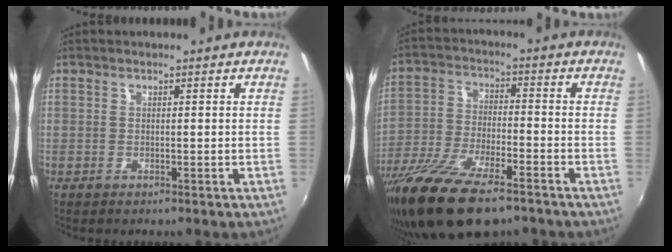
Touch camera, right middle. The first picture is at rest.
{"total": 16.7, "force": [-12.0, 4.8, 10.6], "torque": [-0.217, -0.049, -0.219]}